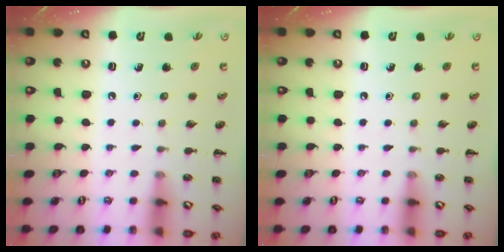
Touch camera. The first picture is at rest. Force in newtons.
{"total": 0.0}